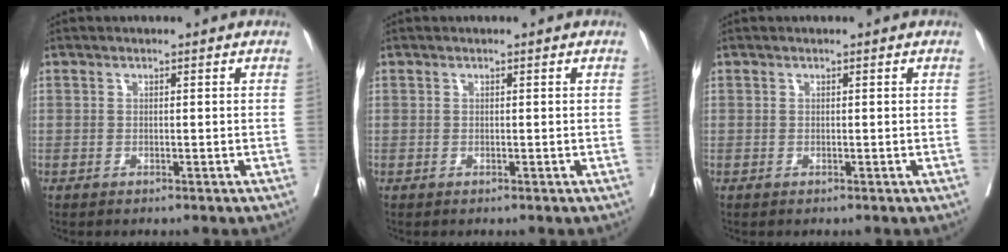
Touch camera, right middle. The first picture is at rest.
{"total": 0.0}
{"total": 0.0}